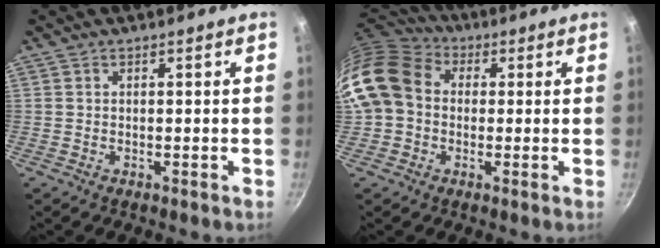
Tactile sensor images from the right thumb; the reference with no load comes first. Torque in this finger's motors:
{"motor_torque": [1.74, 3.27, 1.12, -0.37, 0.37]}